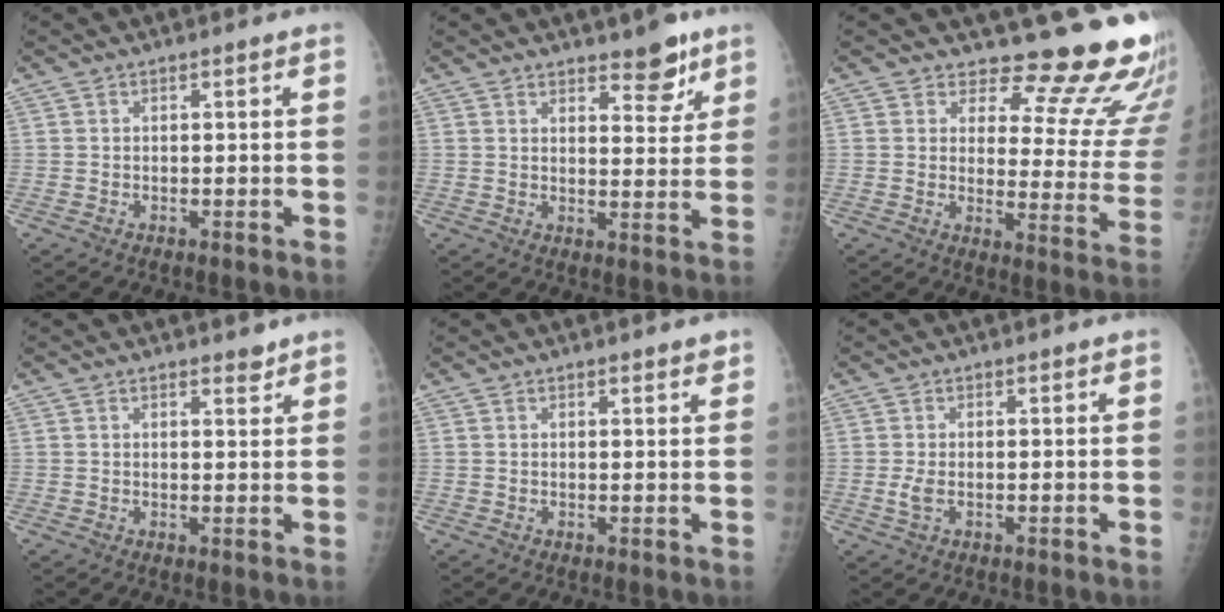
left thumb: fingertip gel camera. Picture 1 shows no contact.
{"total": 6.5, "force": [4.6, 2.5, 3.7], "torque": [-0.024, -0.031, 0.063]}
{"total": 17.2, "force": [15.0, 5.4, 6.4], "torque": [-0.028, -0.148, 0.163]}
{"total": 1.9, "force": [1.7, 0.7, 0.8], "torque": [-0.001, -0.012, 0.022]}
{"total": 1.9, "force": [1.6, 0.4, 0.9], "torque": [-0.007, -0.005, 0.019]}
{"total": 1.9, "force": [0.1, 1.0, 1.7], "torque": [-0.040, -0.005, 0.004]}